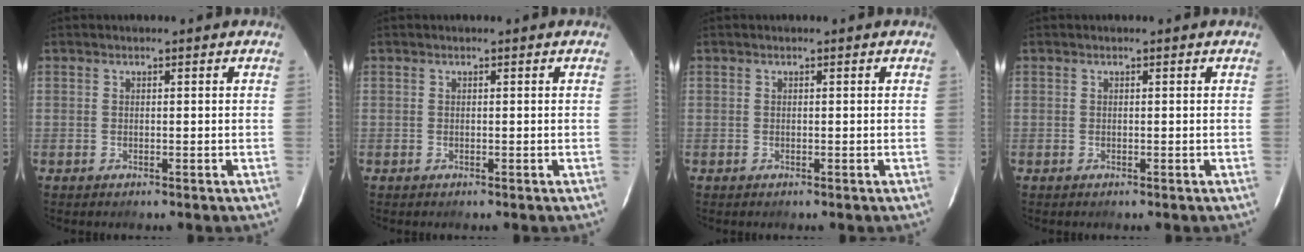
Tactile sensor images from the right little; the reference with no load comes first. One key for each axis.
{"total": 0.0}
{"total": 0.0}
{"total": 0.0}